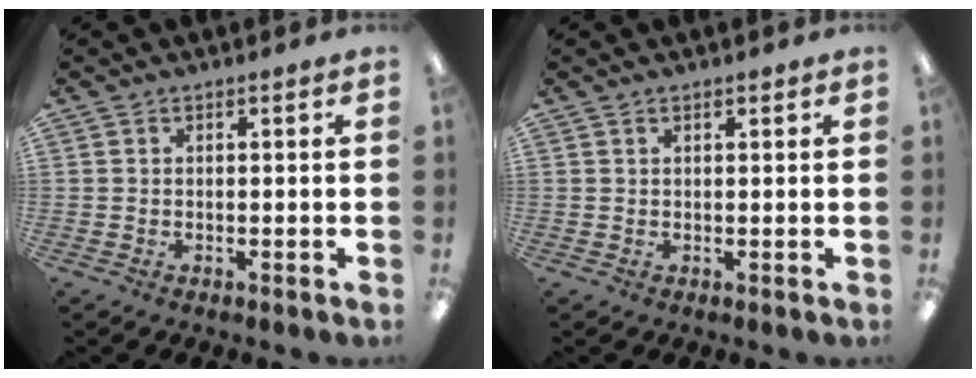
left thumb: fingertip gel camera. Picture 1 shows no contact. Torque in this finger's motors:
{"motor_torque": [-0.08, 0.06, -0.16, -0.12, 0.00]}